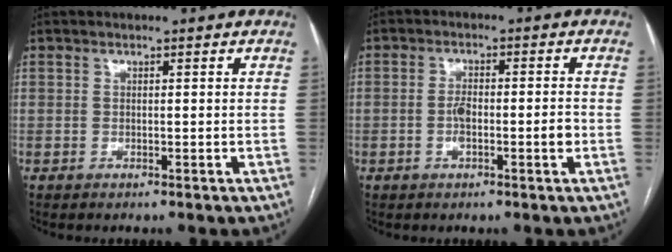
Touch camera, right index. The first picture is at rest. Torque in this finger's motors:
{"motor_torque": [0.87, 0.04, 0.43, 0.09]}